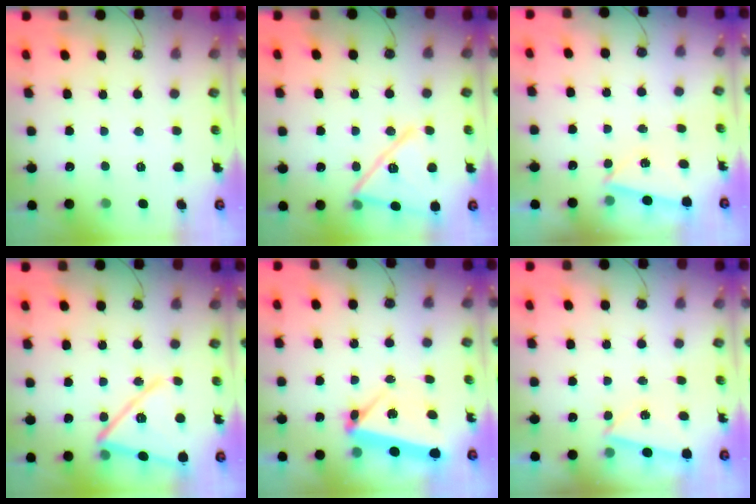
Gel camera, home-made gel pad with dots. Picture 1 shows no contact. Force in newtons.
{"total": 17.1, "press": 15.3, "slide": 7.5}
{"total": 3.0, "press": 2.4, "slide": 1.7}
{"total": 16.5, "press": 16.5, "slide": 1.2}
{"total": 5.7, "press": 4.8, "slide": 3.1}
{"total": 3.0, "press": 2.4, "slide": 1.7}